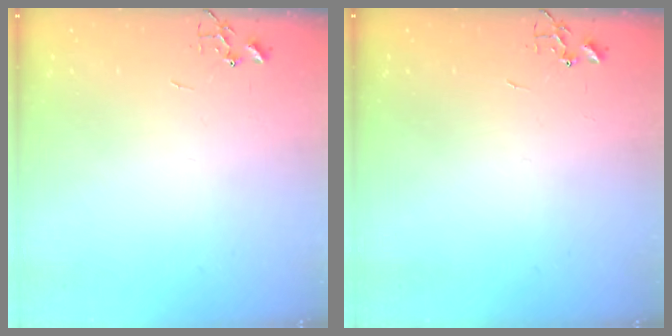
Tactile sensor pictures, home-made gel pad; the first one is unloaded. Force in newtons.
{"total": 0.0}